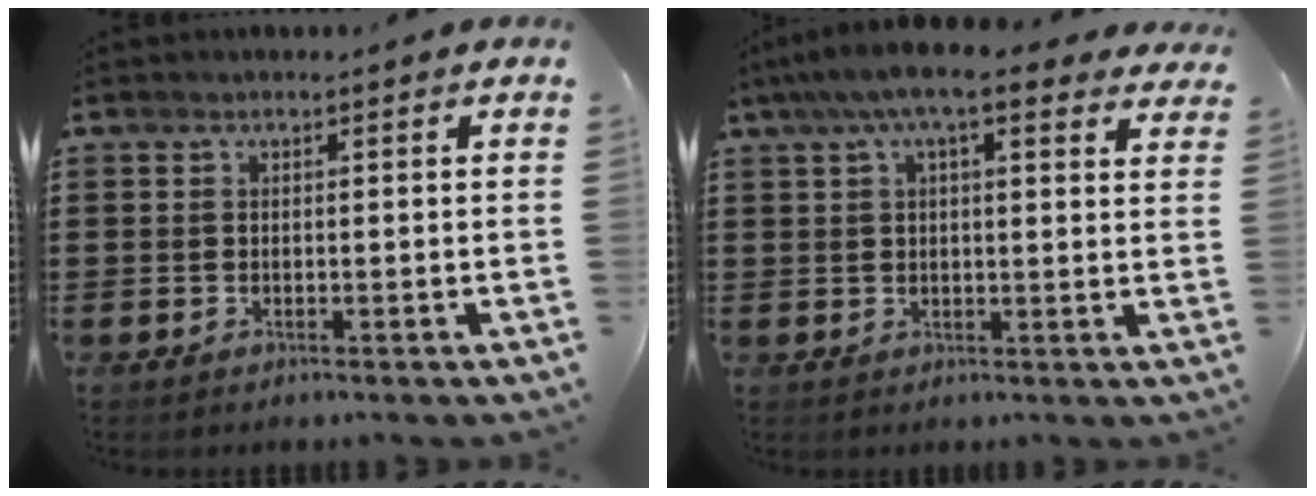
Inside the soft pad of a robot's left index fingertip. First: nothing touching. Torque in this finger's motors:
{"motor_torque": [2.14, 0.00, 1.05, 0.21]}